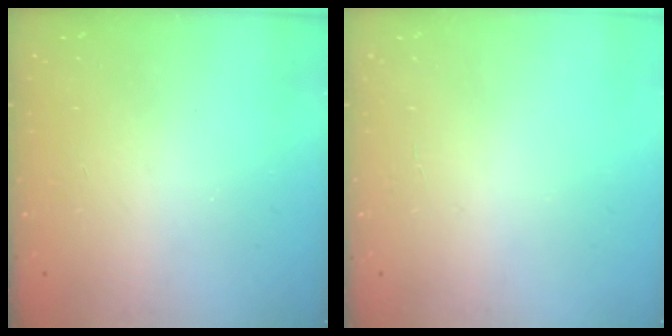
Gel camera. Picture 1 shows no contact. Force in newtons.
{"total": 1.8, "press": 1.8, "slide": 0.2}